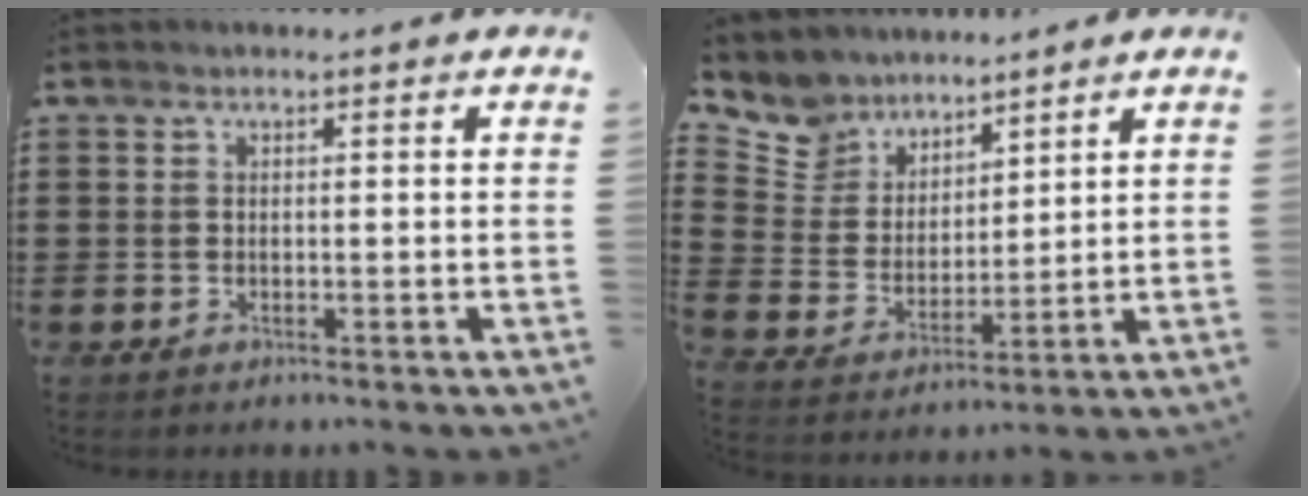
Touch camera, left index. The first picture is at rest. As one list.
[{"total": 7.7, "force": [6.6, 4.0, 0.0], "torque": [-0.053, -0.043, 0.127]}]